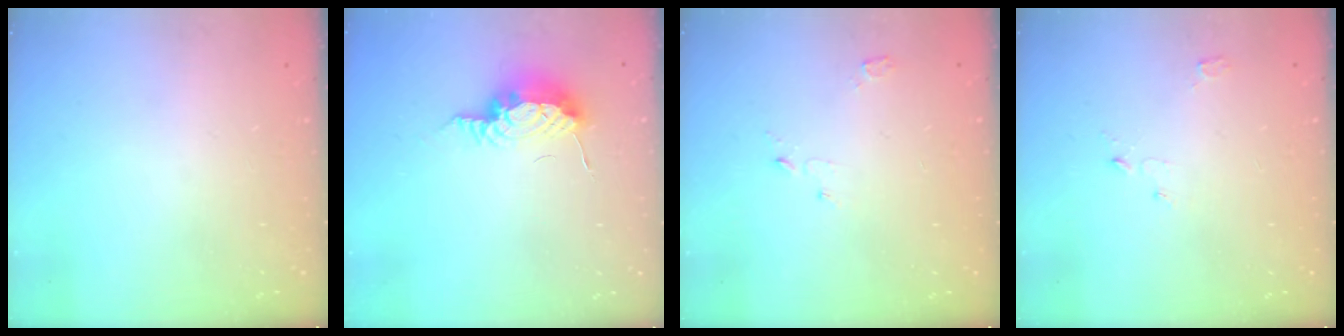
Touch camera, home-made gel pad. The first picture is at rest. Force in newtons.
{"total": 9.2, "press": 8.7, "slide": 2.8}
{"total": 3.1, "press": 3.1, "slide": 0.3}
{"total": 3.1, "press": 3.1, "slide": 0.3}